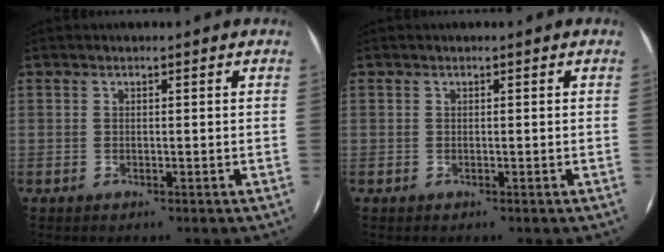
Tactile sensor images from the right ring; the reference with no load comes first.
{"total": 0.0}